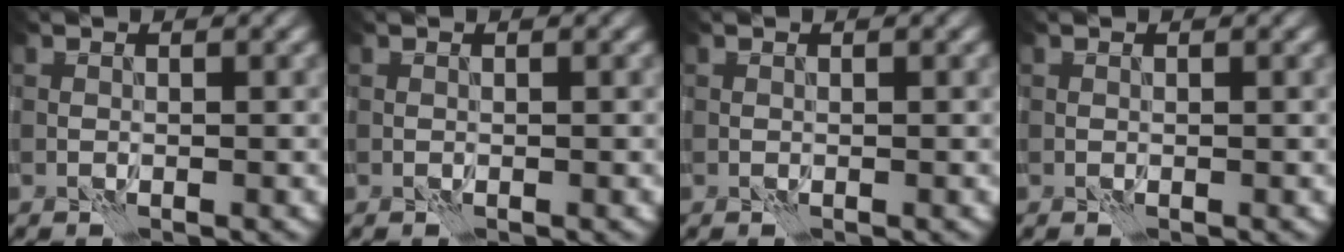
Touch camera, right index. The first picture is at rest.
{"total": 0.0}
{"total": 0.0}
{"total": 0.0}